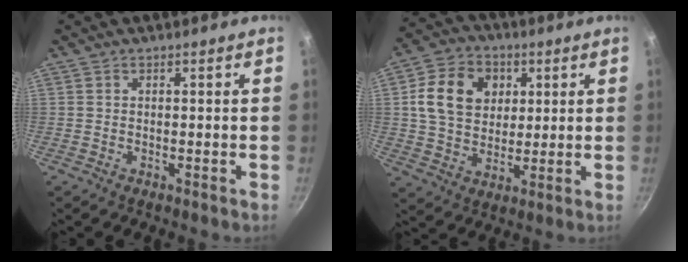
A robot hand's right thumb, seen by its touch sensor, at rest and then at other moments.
{"total": 13.5, "force": [3.4, 10.6, 7.7], "torque": [-0.113, 0.001, 0.052]}